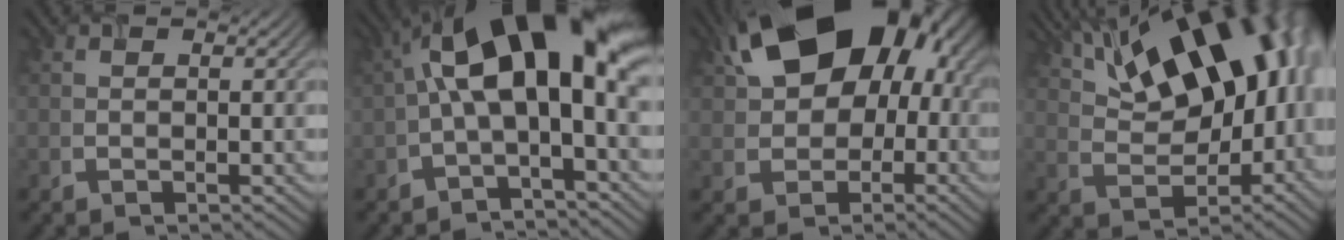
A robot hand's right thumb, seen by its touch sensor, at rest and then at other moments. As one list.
[{"total": 14.2, "force": [2.3, 5.6, 12.9], "torque": [-0.191, 0.026, 0.028]}, {"total": 18.0, "force": [4.3, 12.1, 12.6], "torque": [-0.184, 0.010, 0.069]}, {"total": 19.3, "force": [7.5, 10.1, 14.5], "torque": [-0.218, 0.049, 0.113]}]